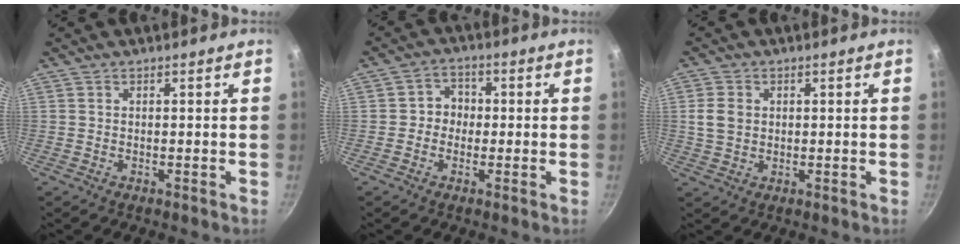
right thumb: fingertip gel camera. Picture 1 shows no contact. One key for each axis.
{"total": 4.4, "fx": -0.4, "fy": 4.0, "fz": 1.7, "tx": 0.007, "ty": 0.013, "tz": -0.016}
{"total": 4.7, "fx": 0.7, "fy": 3.7, "fz": 2.8, "tx": -0.045, "ty": 0.002, "tz": 0.014}